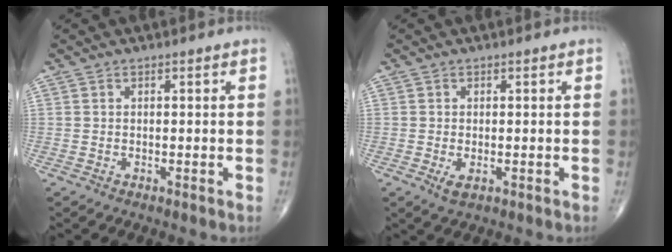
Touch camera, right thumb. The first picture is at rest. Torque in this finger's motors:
{"motor_torque": [-0.24, 0.18, 0.16, 0.18, 0.06]}